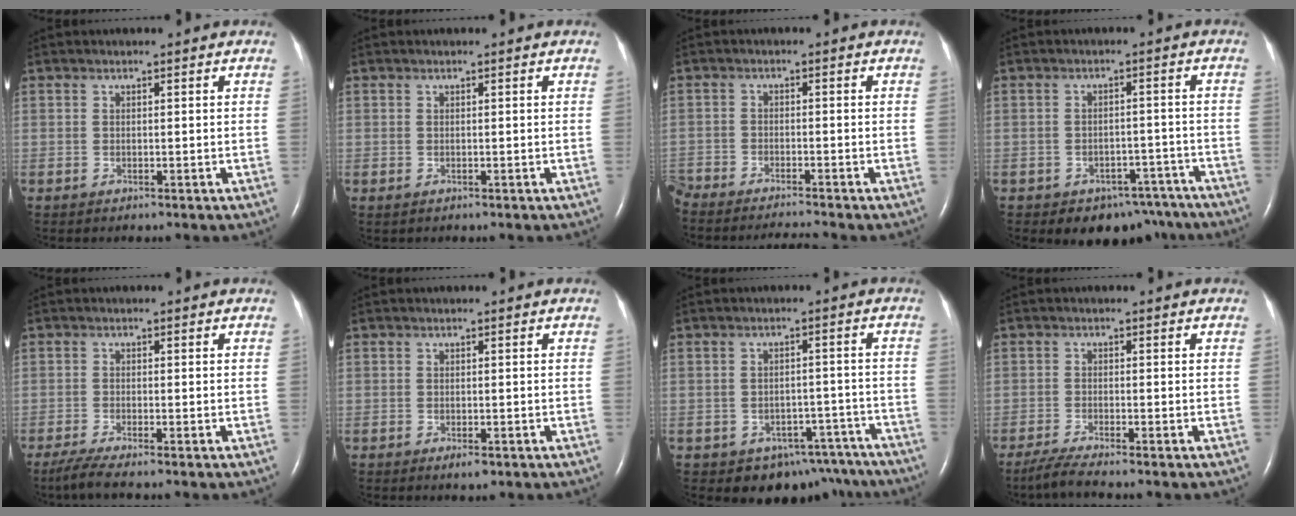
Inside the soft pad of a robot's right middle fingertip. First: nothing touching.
{"total": 0.0}
{"total": 6.9, "force": [-6.6, -0.2, 2.0], "torque": [-0.033, -0.010, -0.115]}
{"total": 8.3, "force": [-6.6, 4.8, 1.6], "torque": [0.001, 0.018, -0.077]}
{"total": 3.5, "force": [-2.7, -0.2, 2.2], "torque": [-0.051, -0.012, -0.054]}
{"total": 1.3, "force": [-0.7, 0.4, 1.0], "torque": [-0.017, -0.003, -0.007]}
{"total": 9.6, "force": [-7.4, 5.9, 1.8], "torque": [-0.004, 0.025, -0.083]}
{"total": 3.4, "force": [-2.9, -0.6, 1.7], "torque": [-0.044, -0.012, -0.060]}